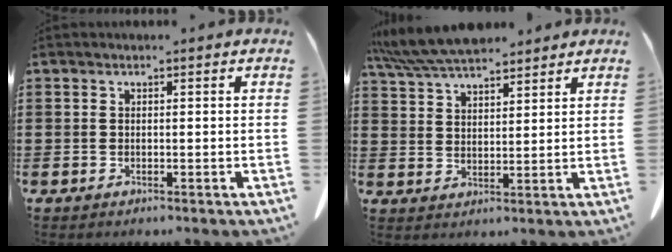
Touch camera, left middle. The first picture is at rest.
{"total": 8.0, "force": [7.0, 1.8, 3.4], "torque": [-0.089, -0.014, 0.131]}